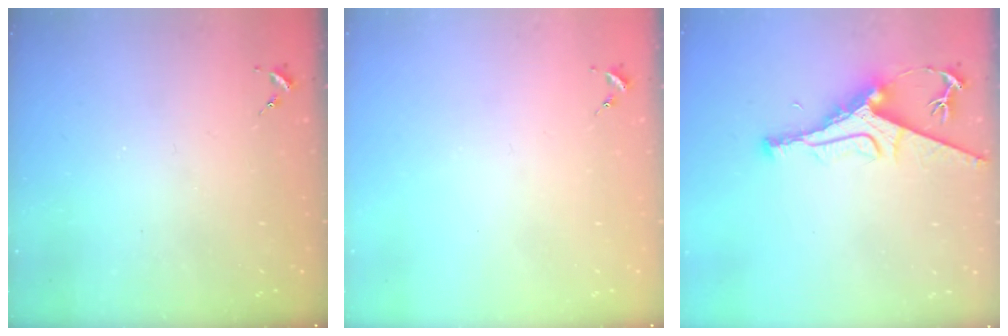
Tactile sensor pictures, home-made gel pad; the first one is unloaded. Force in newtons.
{"total": 0.0}
{"total": 9.7, "press": 9.7, "slide": 0.7}